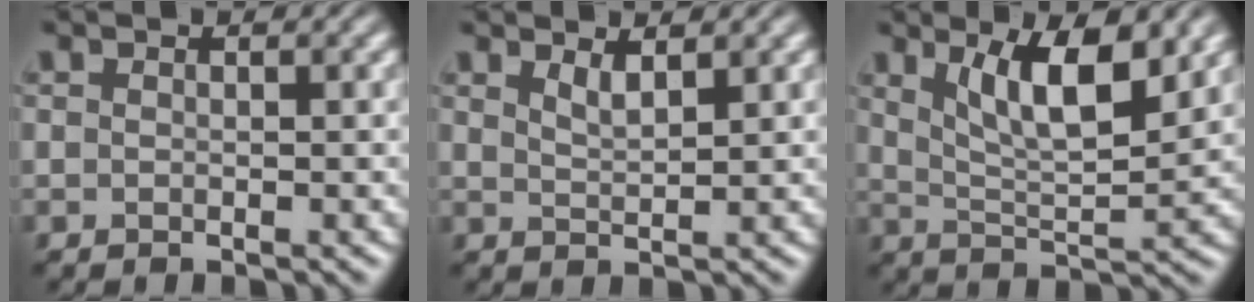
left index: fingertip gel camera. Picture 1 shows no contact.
{"total": 1.7, "force": [1.3, 0.5, 1.0], "torque": [-0.018, -0.002, 0.025]}
{"total": 6.5, "force": [3.2, 2.0, 5.3], "torque": [-0.095, -0.007, 0.058]}